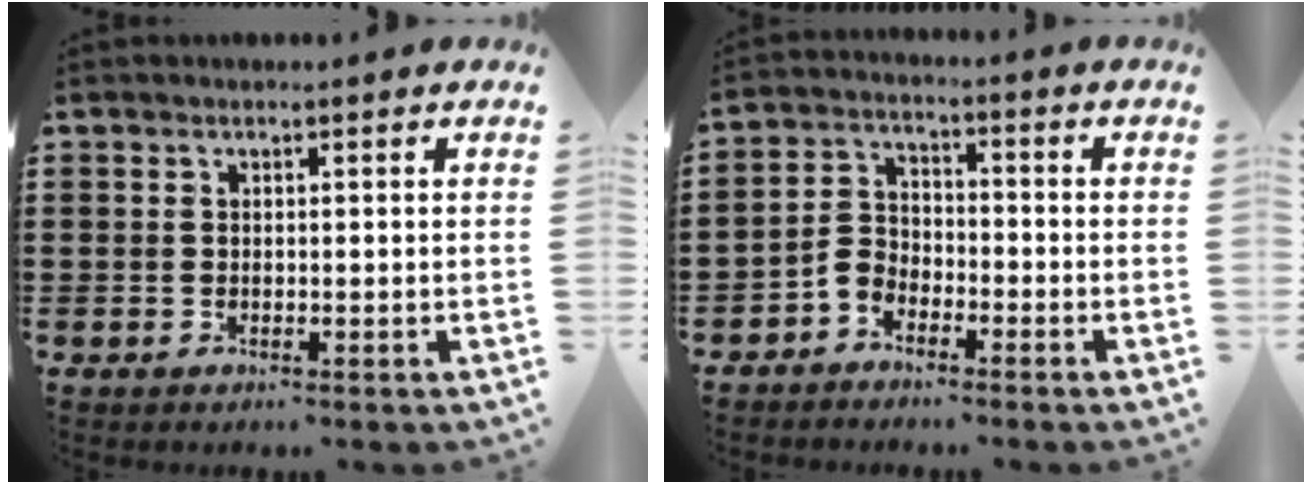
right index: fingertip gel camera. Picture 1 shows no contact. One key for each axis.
{"total": 3.5, "fx": -2.7, "fy": 2.1, "fz": 0.9, "tx": -0.032, "ty": 0.009, "tz": -0.057}